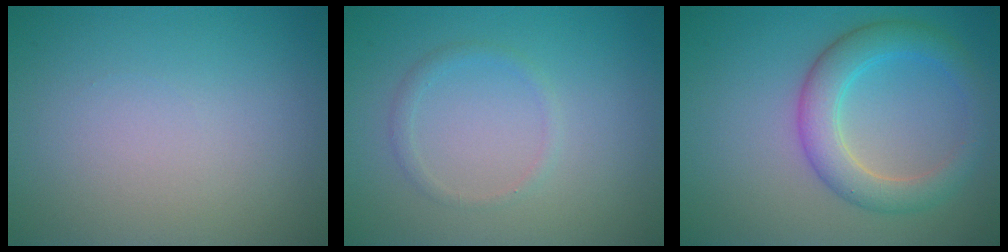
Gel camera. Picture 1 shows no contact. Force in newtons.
{"total": 1.1, "press": 1.1, "slide": 0.0}
{"total": 4.6, "press": 4.6, "slide": 0.1}